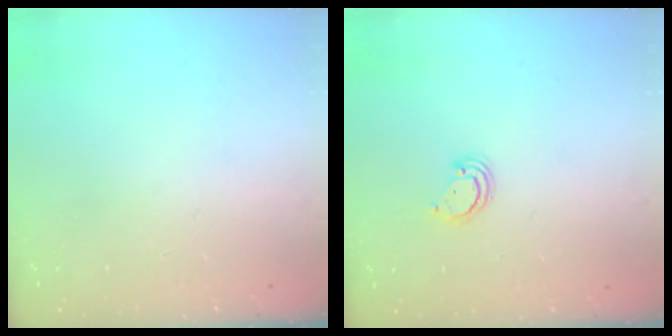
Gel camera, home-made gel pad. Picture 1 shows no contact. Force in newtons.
{"total": 2.8, "press": 2.8, "slide": 0.2}